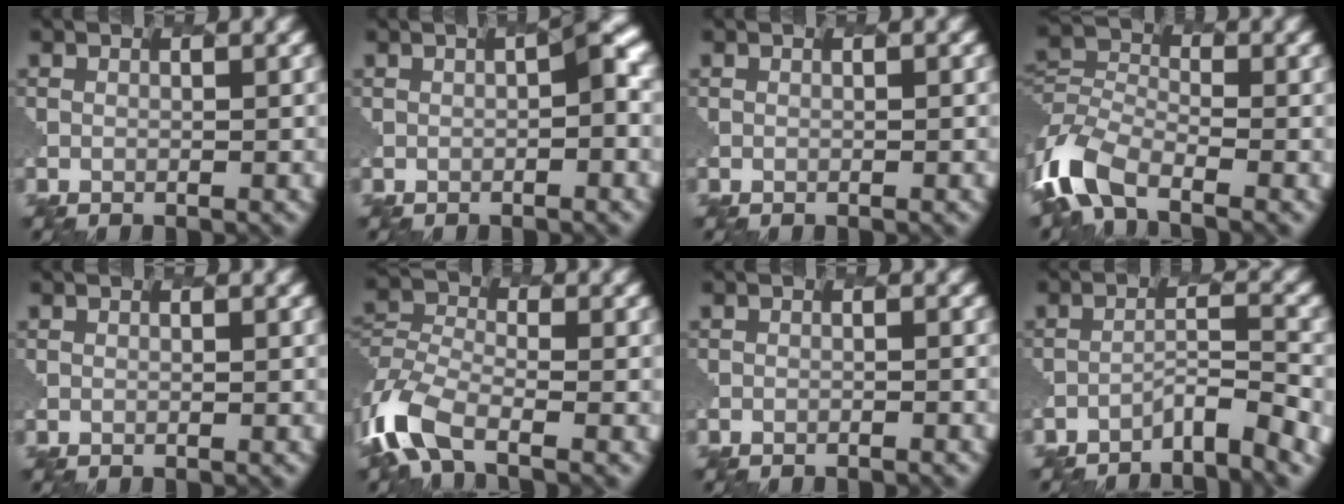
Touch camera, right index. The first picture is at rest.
{"total": 2.1, "force": [-0.1, 0.1, 2.0], "torque": [-0.037, 0.011, -0.003]}
{"total": 0.5, "force": [0.0, 0.3, 0.5], "torque": [-0.004, 0.004, -0.001]}
{"total": 6.4, "force": [-4.9, 3.0, 2.8], "torque": [-0.074, 0.002, -0.107]}
{"total": 0.0}
{"total": 7.3, "force": [-5.2, 3.3, 4.0], "torque": [-0.106, -0.005, -0.111]}
{"total": 1.2, "force": [-1.2, 0.1, 0.1], "torque": [0.001, 0.009, -0.021]}
{"total": 3.3, "force": [-3.1, 0.0, 1.1], "torque": [-0.029, 0.014, -0.061]}